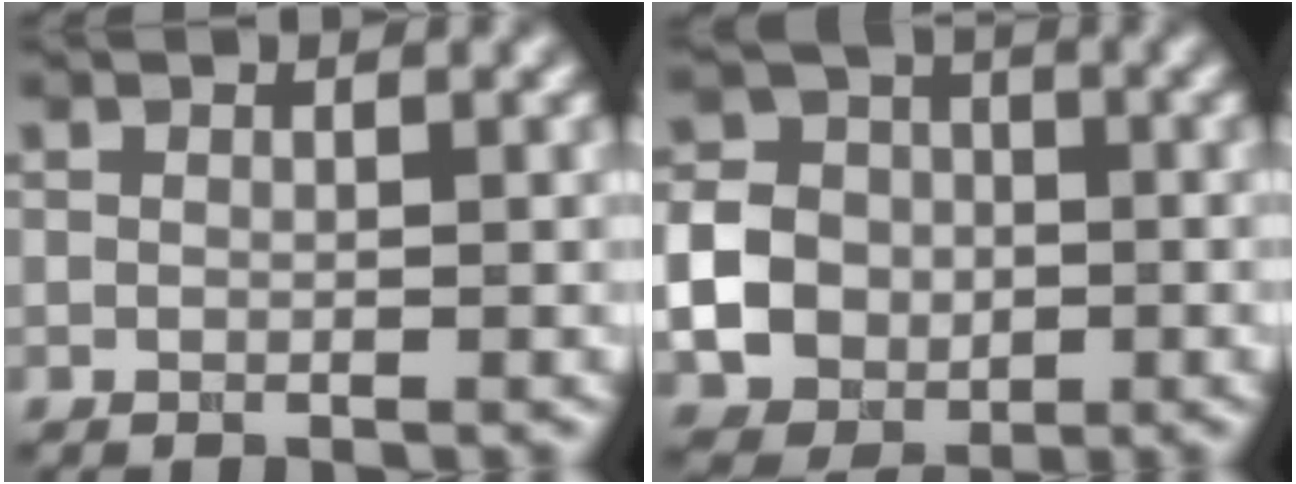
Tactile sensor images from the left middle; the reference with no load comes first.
{"total": 6.9, "force": [-1.3, 5.9, 3.2], "torque": [-0.062, -0.006, -0.042]}